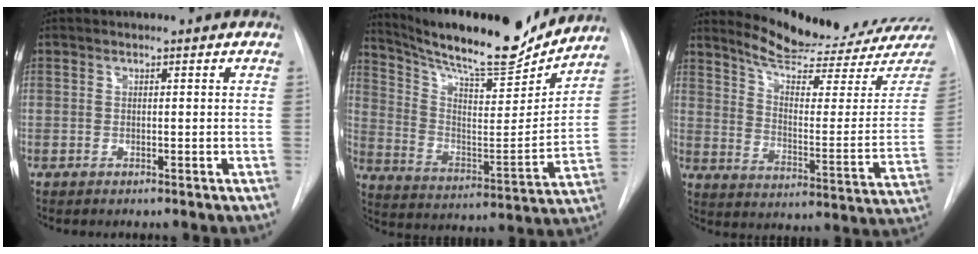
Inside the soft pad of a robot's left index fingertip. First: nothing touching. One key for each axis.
{"total": 21.2, "fx": 19.2, "fy": 2.6, "fz": 8.6, "tx": -0.153, "ty": -0.031, "tz": 0.299}
{"total": 20.5, "fx": 19.6, "fy": 0.8, "fz": 6.0, "tx": -0.091, "ty": -0.106, "tz": 0.257}